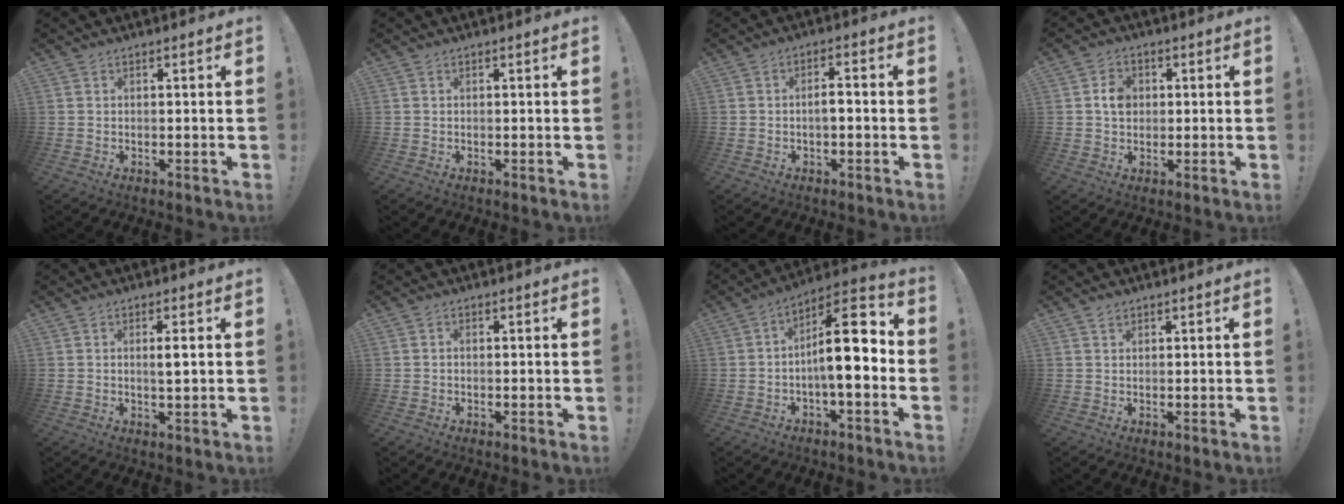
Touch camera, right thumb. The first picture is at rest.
{"total": 0.0}
{"total": 3.1, "force": [-1.0, 1.0, 2.8], "torque": [-0.049, 0.009, -0.019]}
{"total": 5.3, "force": [0.6, 4.3, 3.0], "torque": [-0.042, 0.006, 0.009]}
{"total": 2.8, "force": [0.7, 0.2, 2.7], "torque": [-0.037, -0.009, 0.007]}
{"total": 0.6, "force": [-0.3, 0.4, 0.2], "torque": [-0.008, 0.004, -0.006]}
{"total": 14.4, "force": [-0.6, 4.8, 13.6], "torque": [-0.198, 0.007, -0.013]}
{"total": 1.2, "force": [1.0, 0.6, 0.3], "torque": [0.000, -0.003, 0.017]}